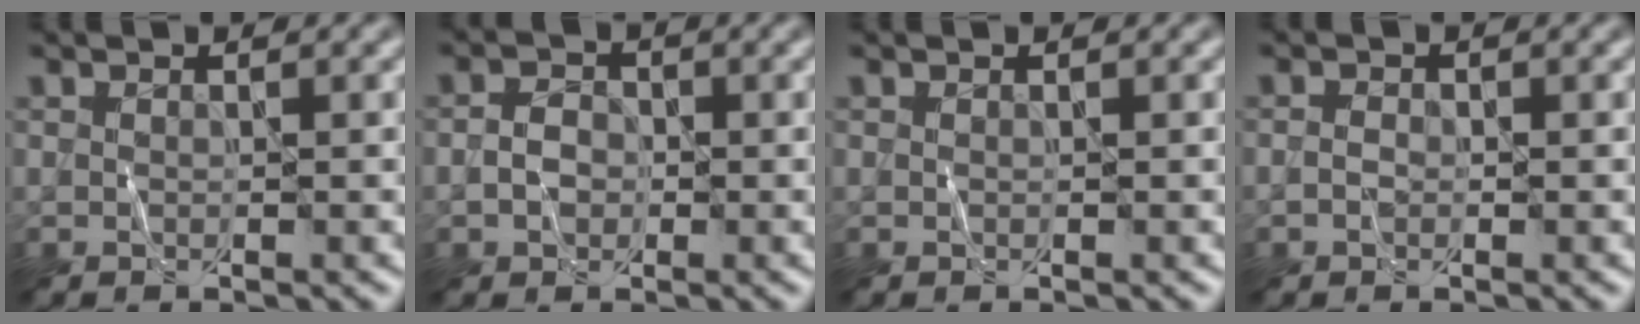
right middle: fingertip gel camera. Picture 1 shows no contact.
{"total": 2.2, "force": [-0.5, 1.7, 1.2], "torque": [-0.021, 0.004, -0.015]}
{"total": 0.0}
{"total": 0.9, "force": [-0.4, 0.7, 0.5], "torque": [-0.012, 0.002, -0.009]}